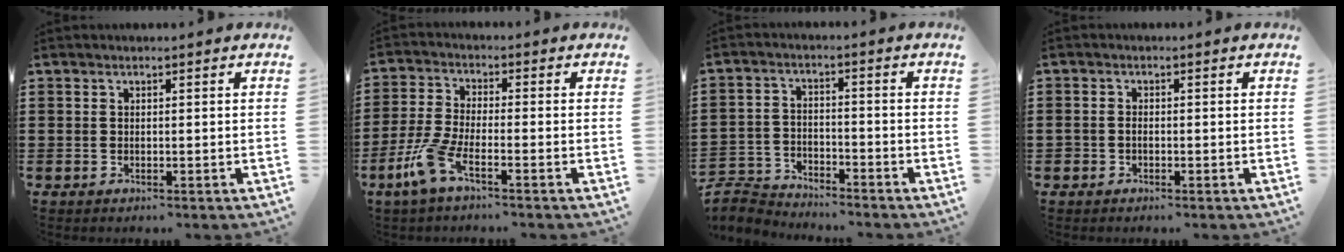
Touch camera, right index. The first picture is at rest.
{"total": 6.2, "force": [-3.8, 1.4, 4.8], "torque": [-0.136, -0.021, -0.077]}
{"total": 4.7, "force": [-4.6, 0.9, 0.1], "torque": [-0.028, -0.002, -0.102]}
{"total": 1.1, "force": [-0.5, 0.8, 0.6], "torque": [-0.014, 0.001, -0.010]}